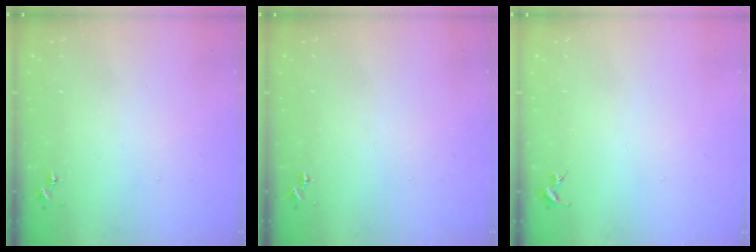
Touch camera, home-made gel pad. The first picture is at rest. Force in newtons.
{"total": 0.0}
{"total": 0.0}